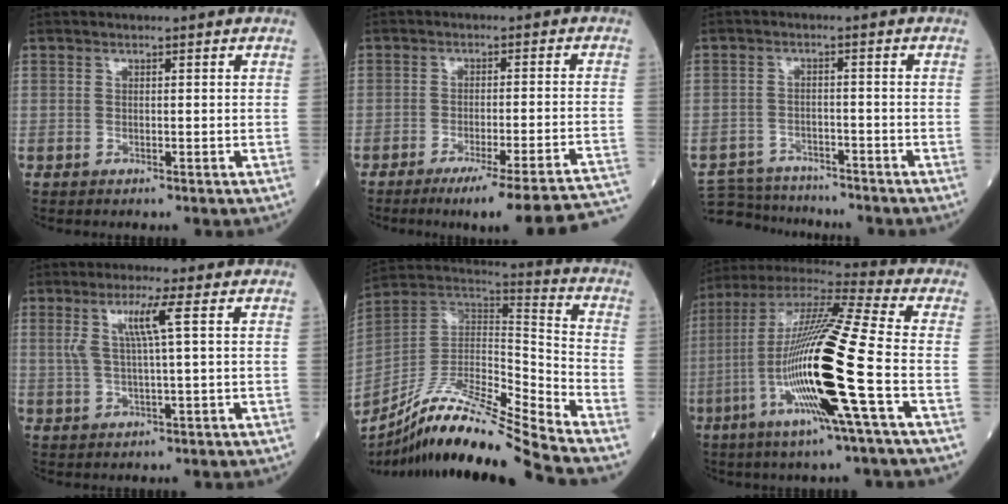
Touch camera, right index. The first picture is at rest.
{"total": 19.9, "force": [-17.8, -1.1, 9.0], "torque": [-0.049, -0.014, -0.223]}
{"total": 7.8, "force": [-7.5, 1.9, 0.5], "torque": [-0.011, 0.002, -0.120]}
{"total": 5.5, "force": [1.7, -0.5, 5.2], "torque": [-0.106, 0.005, 0.035]}
{"total": 19.9, "force": [-16.9, -1.2, 10.4], "torque": [-0.210, -0.002, -0.311]}
{"total": 21.5, "force": [-5.4, -0.4, 20.8], "torque": [-0.425, -0.025, -0.118]}